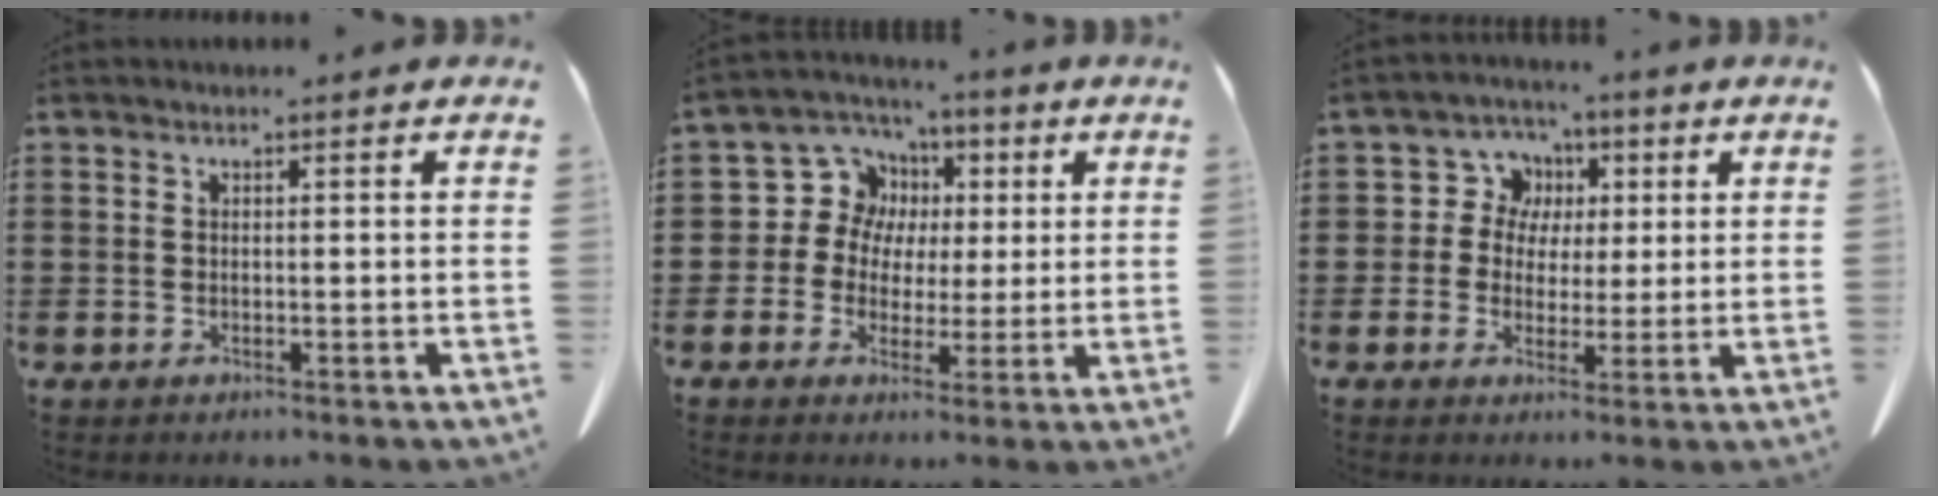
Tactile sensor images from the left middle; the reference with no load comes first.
{"total": 8.1, "force": [1.4, 7.7, 2.2], "torque": [-0.088, -0.002, 0.025]}
{"total": 6.0, "force": [1.4, 5.7, 1.4], "torque": [-0.060, 0.010, 0.023]}